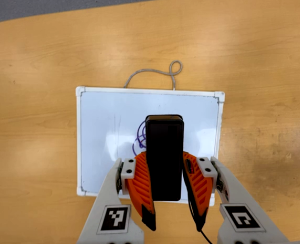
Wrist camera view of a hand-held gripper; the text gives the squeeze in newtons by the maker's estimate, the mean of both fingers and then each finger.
{"total": 7.5, "left": 5.7, "right": 9.3}